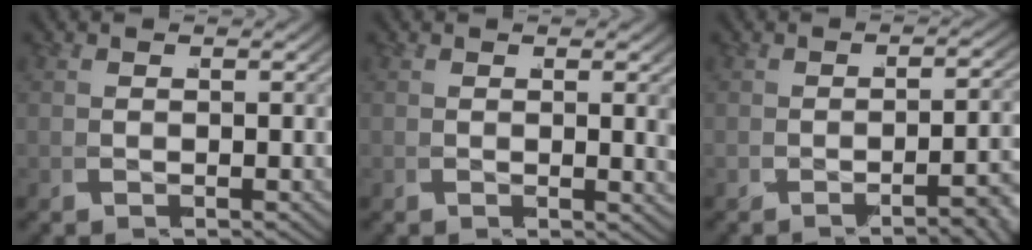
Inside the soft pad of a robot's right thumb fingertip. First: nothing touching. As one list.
[{"total": 1.5, "force": [0.6, 0.1, 1.3], "torque": [-0.011, -0.002, 0.010]}, {"total": 3.7, "force": [-2.5, 0.3, 2.8], "torque": [-0.026, 0.016, -0.044]}]